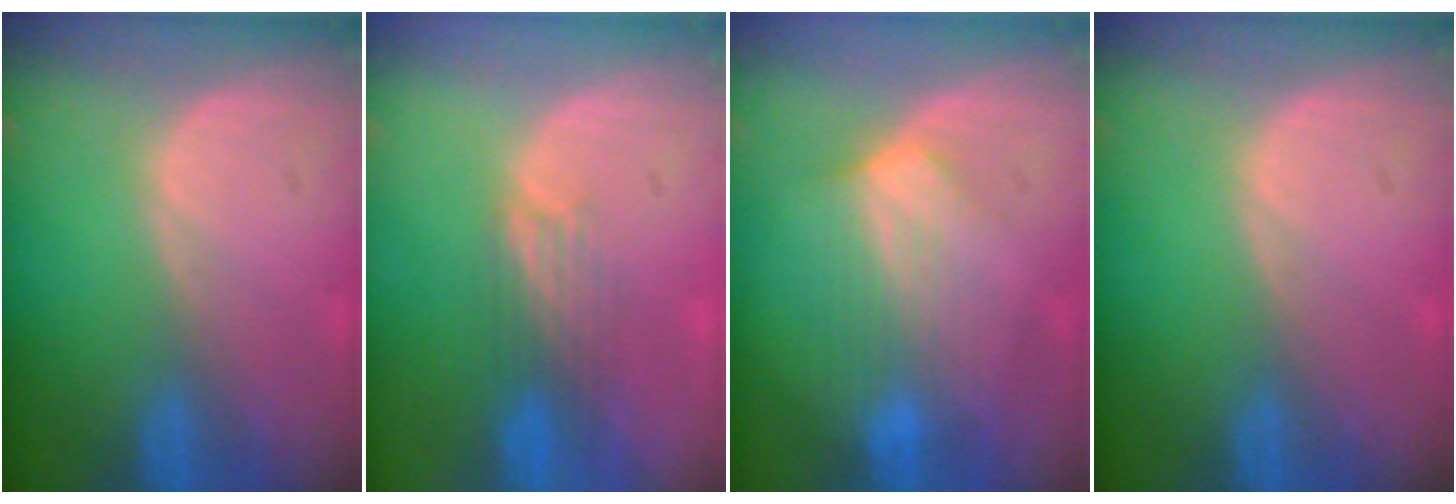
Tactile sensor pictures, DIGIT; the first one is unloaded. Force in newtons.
{"total": 3.8, "press": 3.1, "slide": 2.2}
{"total": 7.4, "press": 6.6, "slide": 3.2}
{"total": 0.0}